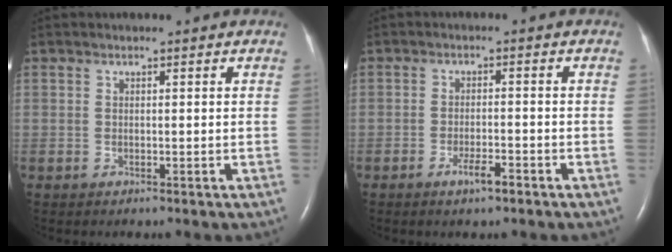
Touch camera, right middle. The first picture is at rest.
{"total": 3.1, "force": [-2.0, 0.5, 2.3], "torque": [-0.043, -0.001, -0.035]}